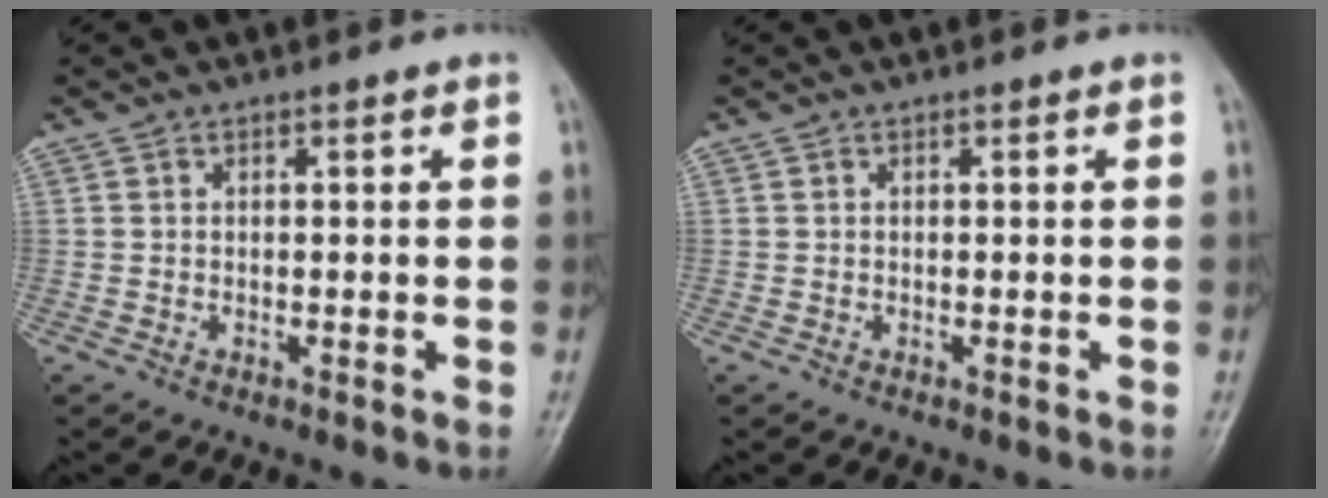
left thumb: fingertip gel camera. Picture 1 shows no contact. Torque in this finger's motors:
{"motor_torque": [0.00, 0.00, -0.01, -0.01, 0.00]}